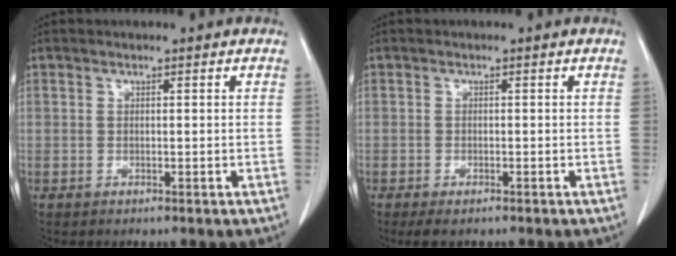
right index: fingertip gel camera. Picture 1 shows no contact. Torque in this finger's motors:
{"motor_torque": [0.22, -0.18, 0.10, 0.03]}